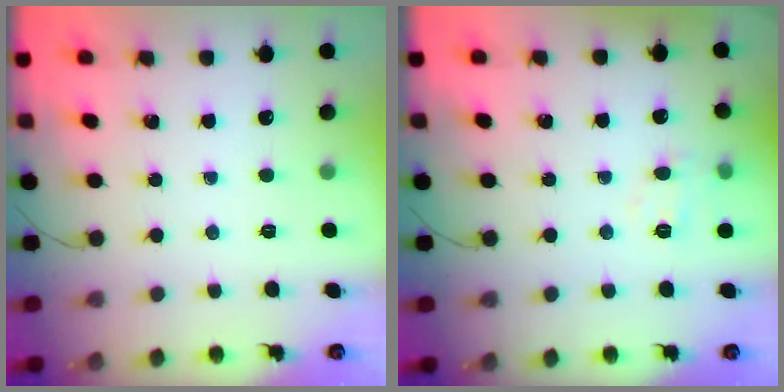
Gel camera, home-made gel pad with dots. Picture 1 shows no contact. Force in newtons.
{"total": 7.0, "press": 6.7, "slide": 1.9}